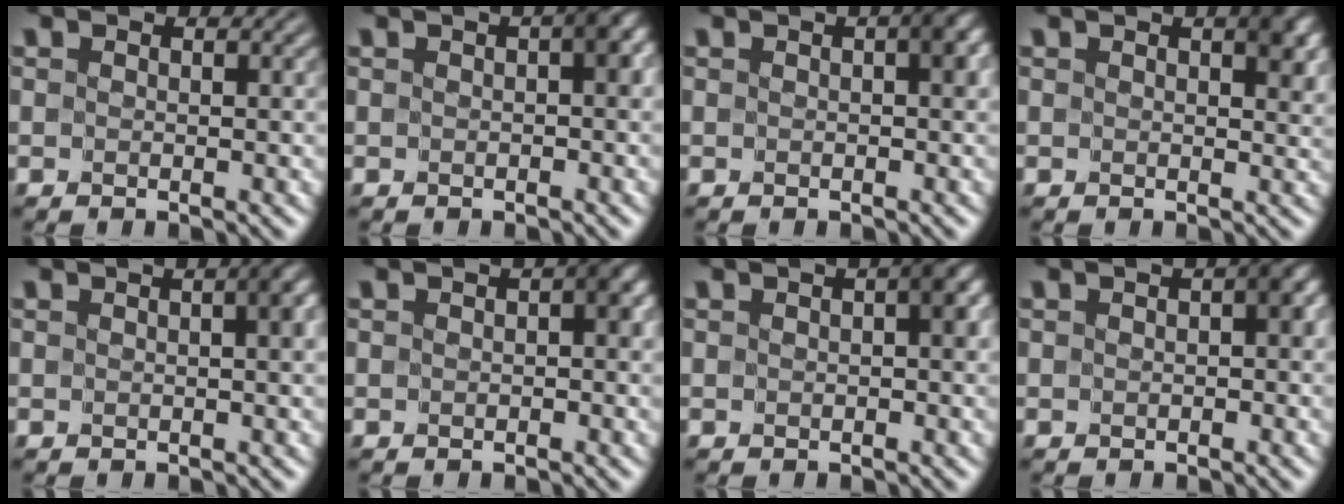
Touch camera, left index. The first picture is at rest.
{"total": 2.0, "force": [0.0, 0.7, 1.9], "torque": [-0.020, 0.007, -0.001]}
{"total": 1.9, "force": [0.2, 0.6, 1.8], "torque": [-0.018, 0.007, 0.002]}
{"total": 2.9, "force": [1.2, 1.4, 2.3], "torque": [-0.023, 0.001, 0.017]}
{"total": 2.4, "force": [0.4, 0.5, 2.3], "torque": [-0.024, 0.010, 0.005]}
{"total": 1.7, "force": [0.0, 0.8, 1.5], "torque": [-0.015, 0.006, -0.002]}
{"total": 2.0, "force": [0.0, 0.6, 1.9], "torque": [-0.020, 0.007, -0.001]}
{"total": 1.9, "force": [-0.1, 0.9, 1.7], "torque": [-0.017, 0.006, -0.004]}